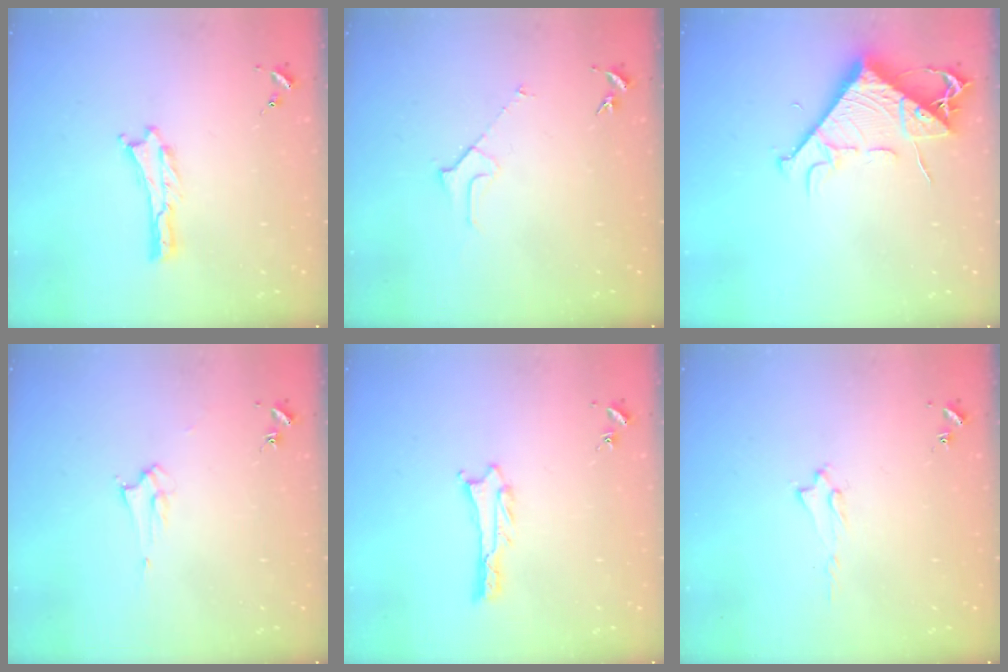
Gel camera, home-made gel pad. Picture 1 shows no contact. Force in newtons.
{"total": 2.3, "press": 2.3, "slide": 0.2}
{"total": 8.9, "press": 8.8, "slide": 1.1}
{"total": 2.1, "press": 2.1, "slide": 0.2}
{"total": 1.1, "press": 1.1, "slide": 0.1}
{"total": 1.7, "press": 1.6, "slide": 0.2}